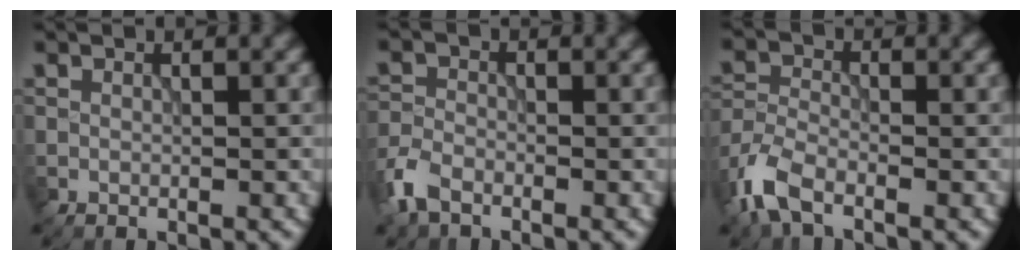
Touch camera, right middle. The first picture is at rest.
{"total": 3.2, "force": [-2.3, 1.6, 1.5], "torque": [-0.037, -0.005, -0.062]}
{"total": 4.7, "force": [-3.1, 2.0, 2.9], "torque": [-0.068, -0.007, -0.080]}